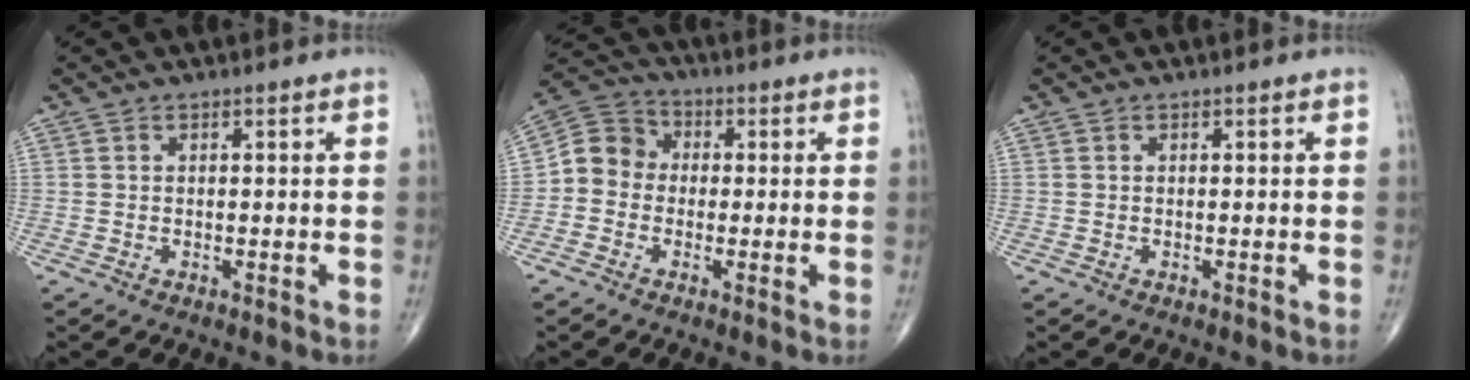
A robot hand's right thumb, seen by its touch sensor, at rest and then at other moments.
{"total": 7.2, "force": [-0.9, 6.4, 3.2], "torque": [-0.037, 0.029, -0.034]}
{"total": 0.0}